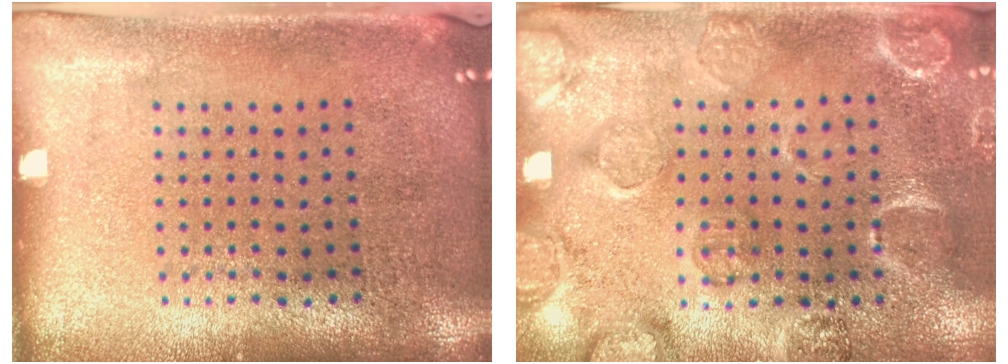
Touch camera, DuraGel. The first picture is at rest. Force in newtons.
{"total": 2.6, "press": 1.9, "slide": 1.8}